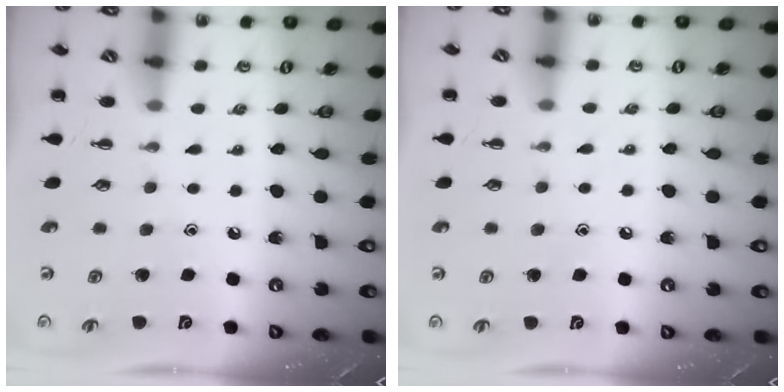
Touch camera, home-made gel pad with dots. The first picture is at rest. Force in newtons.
{"total": 5.7, "press": 5.4, "slide": 1.8}